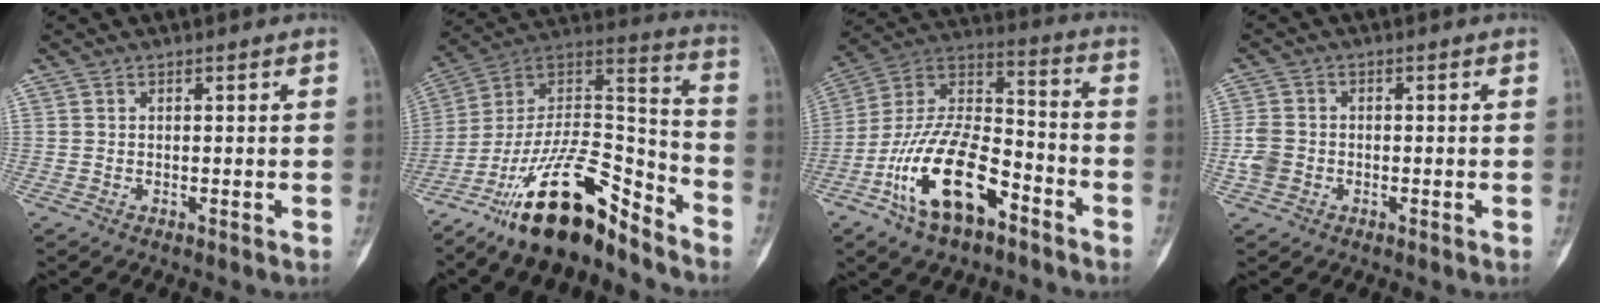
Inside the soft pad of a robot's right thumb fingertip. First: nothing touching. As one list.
[{"total": 21.4, "force": [-15.4, 7.4, 12.9], "torque": [-0.210, 0.112, -0.274]}, {"total": 19.9, "force": [-9.8, 9.5, 14.5], "torque": [-0.258, 0.074, -0.180]}, {"total": 4.0, "force": [-1.0, 3.3, 2.1], "torque": [-0.044, 0.008, -0.020]}]